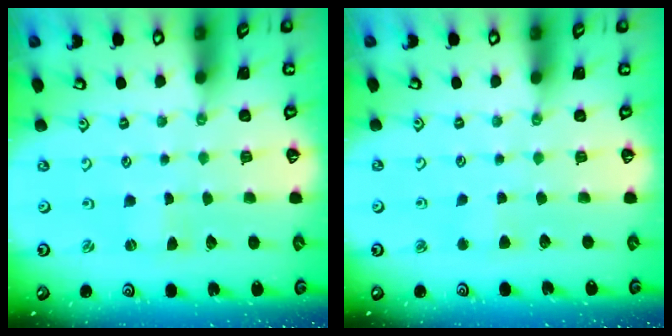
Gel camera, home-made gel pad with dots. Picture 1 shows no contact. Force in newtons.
{"total": 2.8, "press": 2.8, "slide": 0.5}